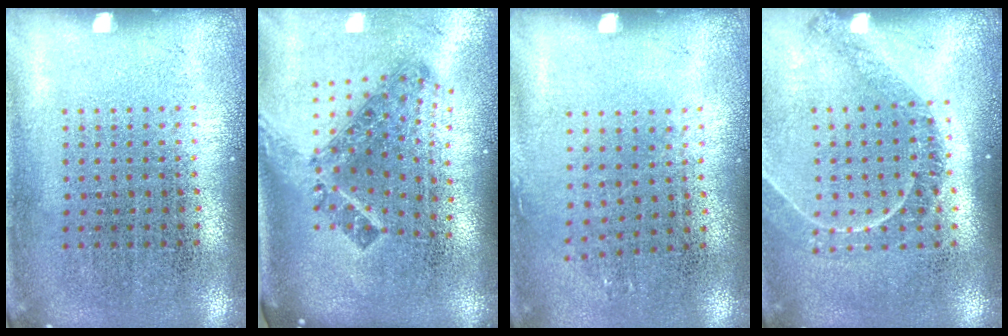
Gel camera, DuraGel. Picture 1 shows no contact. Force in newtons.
{"total": 1.8, "press": 1.3, "slide": 1.3}
{"total": 0.8, "press": 0.6, "slide": 0.5}
{"total": 1.2, "press": 1.2, "slide": 0.2}